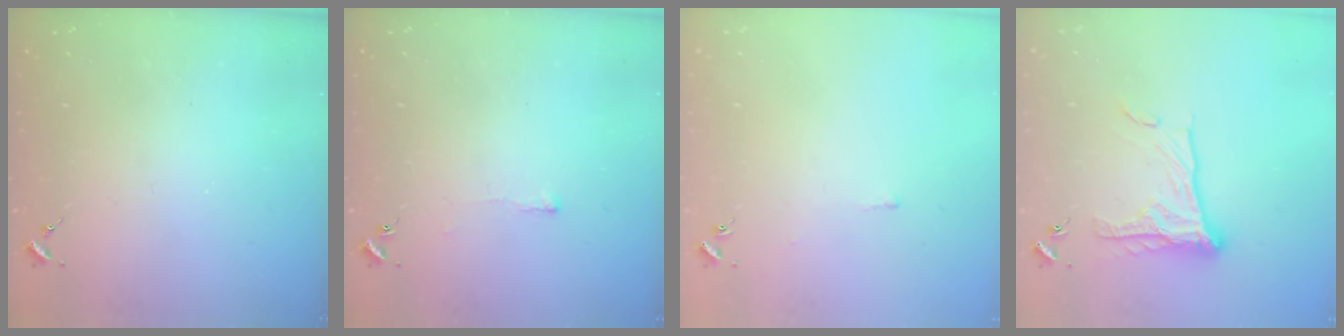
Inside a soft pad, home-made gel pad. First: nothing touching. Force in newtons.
{"total": 2.4, "press": 2.4, "slide": 0.5}
{"total": 2.2, "press": 2.2, "slide": 0.5}
{"total": 14.6, "press": 14.5, "slide": 1.0}